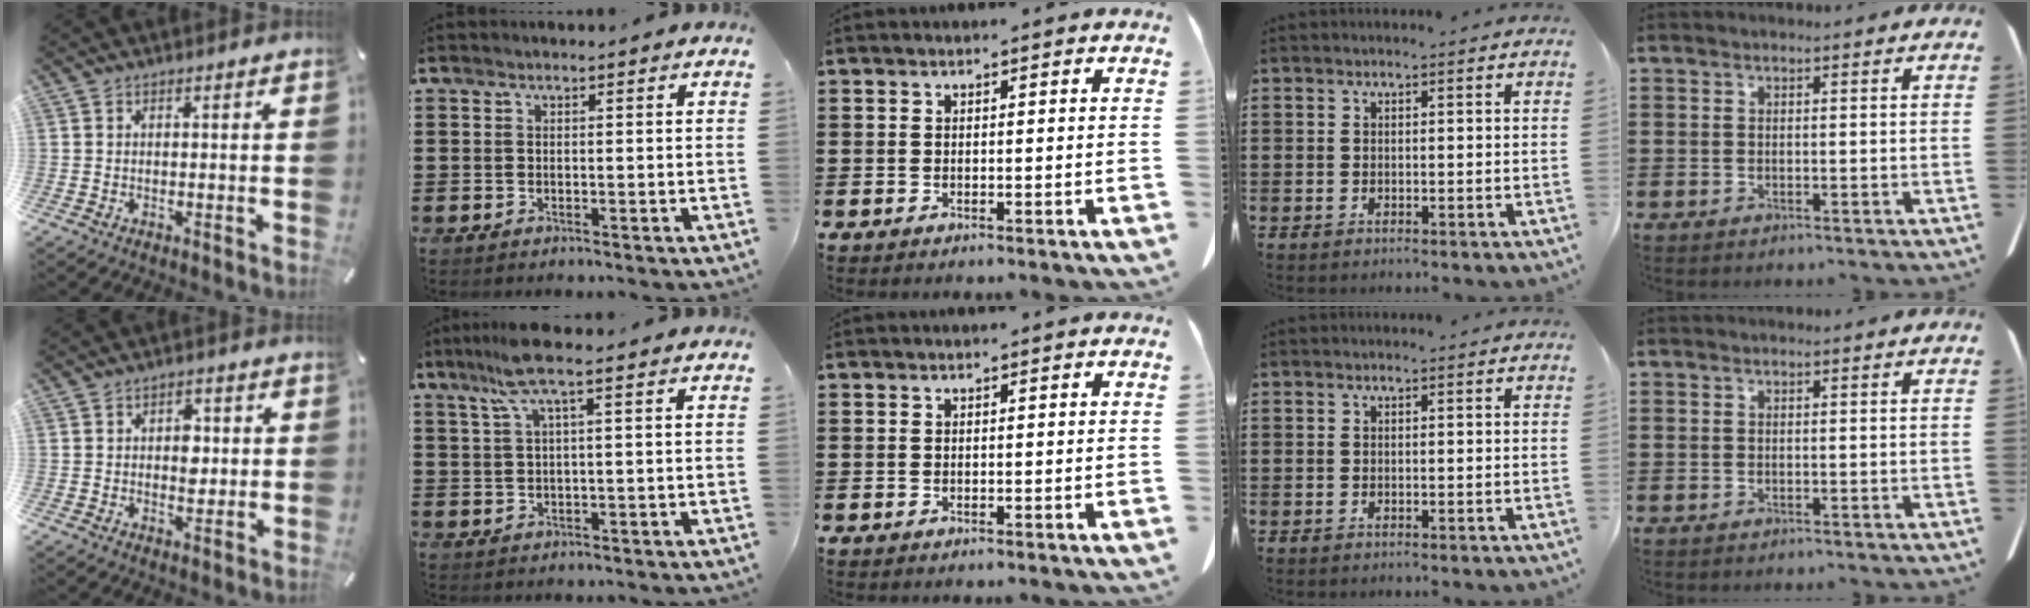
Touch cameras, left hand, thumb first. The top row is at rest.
{"thumb": {"total": 4.9, "force": [0.2, 3.4, 3.5], "torque": [-0.036, -0.003, -0.005]}, "index": {"total": 5.6, "force": [2.6, 0.4, 5.0], "torque": [-0.109, 0.001, 0.044]}}